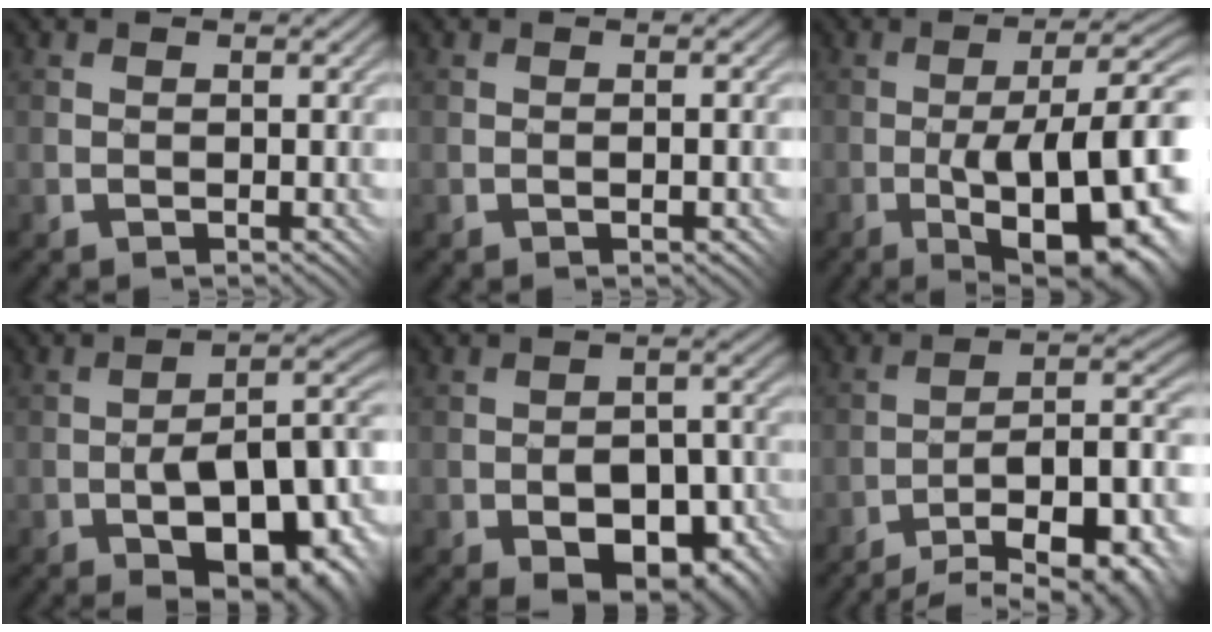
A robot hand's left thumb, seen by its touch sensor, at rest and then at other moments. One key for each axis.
{"total": 1.3, "fx": -0.5, "fy": 0.4, "fz": 1.2, "tx": -0.016, "ty": 0.005, "tz": -0.002}
{"total": 14.3, "fx": -3.6, "fy": 4.7, "fz": 13.1, "tx": -0.170, "ty": 0.010, "tz": -0.045}
{"total": 14.7, "fx": -5.7, "fy": 6.8, "fz": 11.7, "tx": -0.169, "ty": -0.015, "tz": -0.076}
{"total": 9.5, "fx": -4.7, "fy": 5.0, "fz": 6.6, "tx": -0.098, "ty": -0.010, "tz": -0.064}
{"total": 15.1, "fx": -10.5, "fy": 4.2, "fz": 10.0, "tx": -0.126, "ty": 0.010, "tz": -0.153}